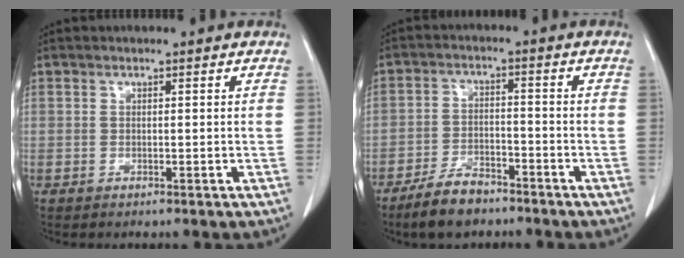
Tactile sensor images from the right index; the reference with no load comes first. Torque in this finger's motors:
{"motor_torque": [0.23, -0.26, 0.10, 0.01]}